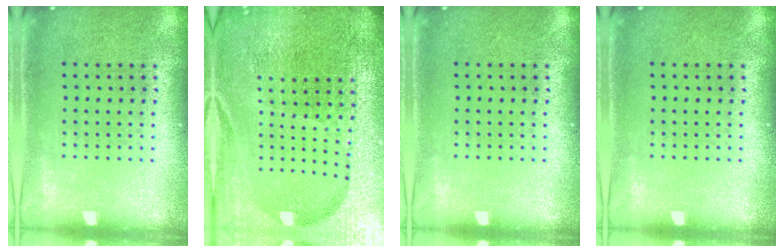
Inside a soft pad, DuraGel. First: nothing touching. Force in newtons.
{"total": 6.9, "press": 6.0, "slide": 3.5}
{"total": 0.0}
{"total": 0.0}